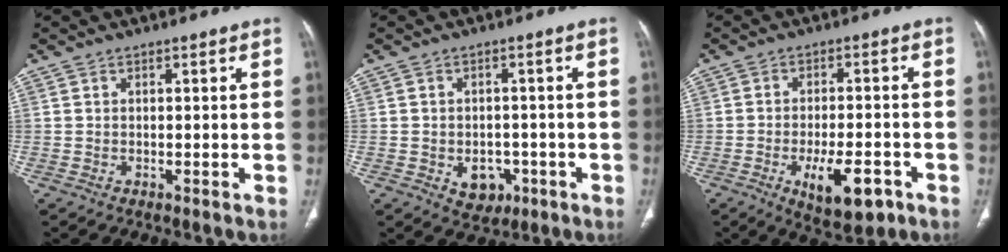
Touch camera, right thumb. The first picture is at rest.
{"total": 5.5, "force": [-1.9, 4.3, 2.9], "torque": [-0.018, 0.011, -0.015]}
{"total": 10.0, "force": [-4.4, 4.1, 8.0], "torque": [-0.117, 0.012, -0.057]}